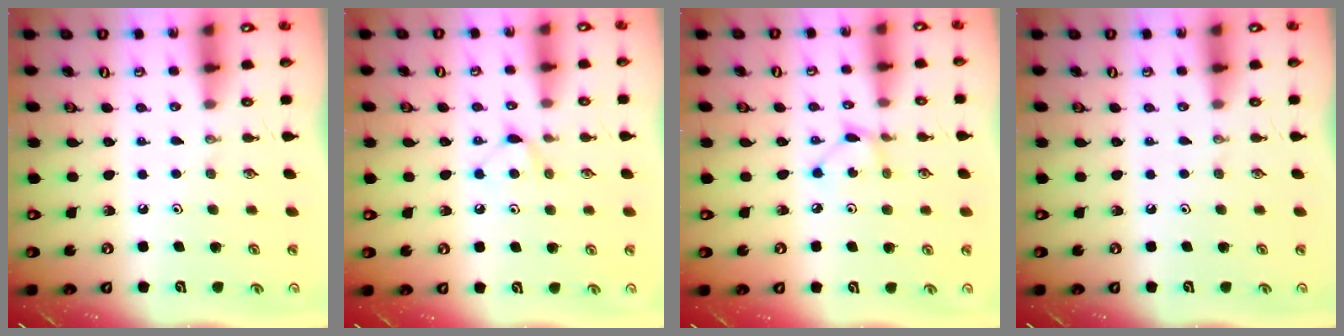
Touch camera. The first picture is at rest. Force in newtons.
{"total": 6.0, "press": 6.0, "slide": 0.7}
{"total": 2.6, "press": 2.6, "slide": 0.0}
{"total": 0.0}